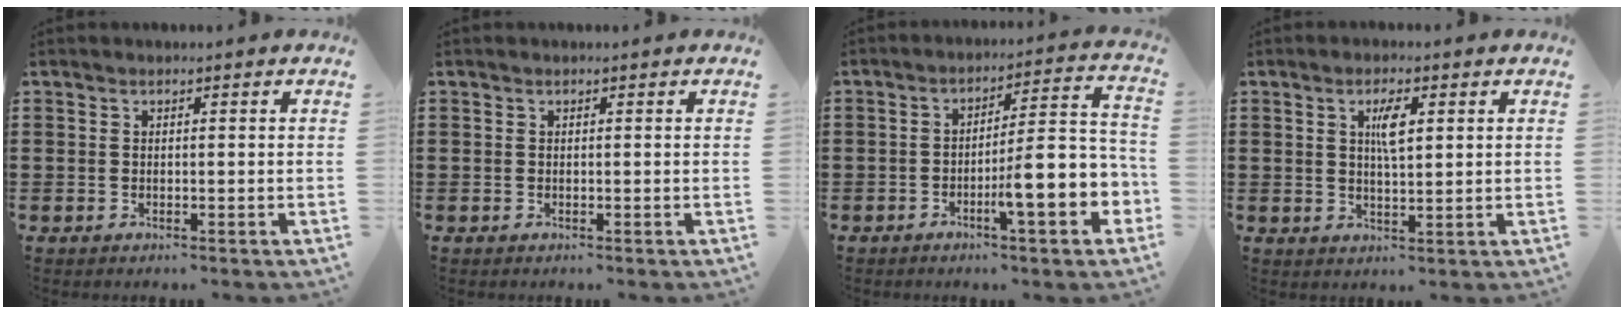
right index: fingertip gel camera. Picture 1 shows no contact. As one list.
[{"total": 0.0}, {"total": 10.3, "force": [-3.6, 1.6, 9.5], "torque": [-0.147, -0.021, -0.067]}, {"total": 4.1, "force": [1.3, 1.2, 3.7], "torque": [-0.069, 0.007, 0.016]}]